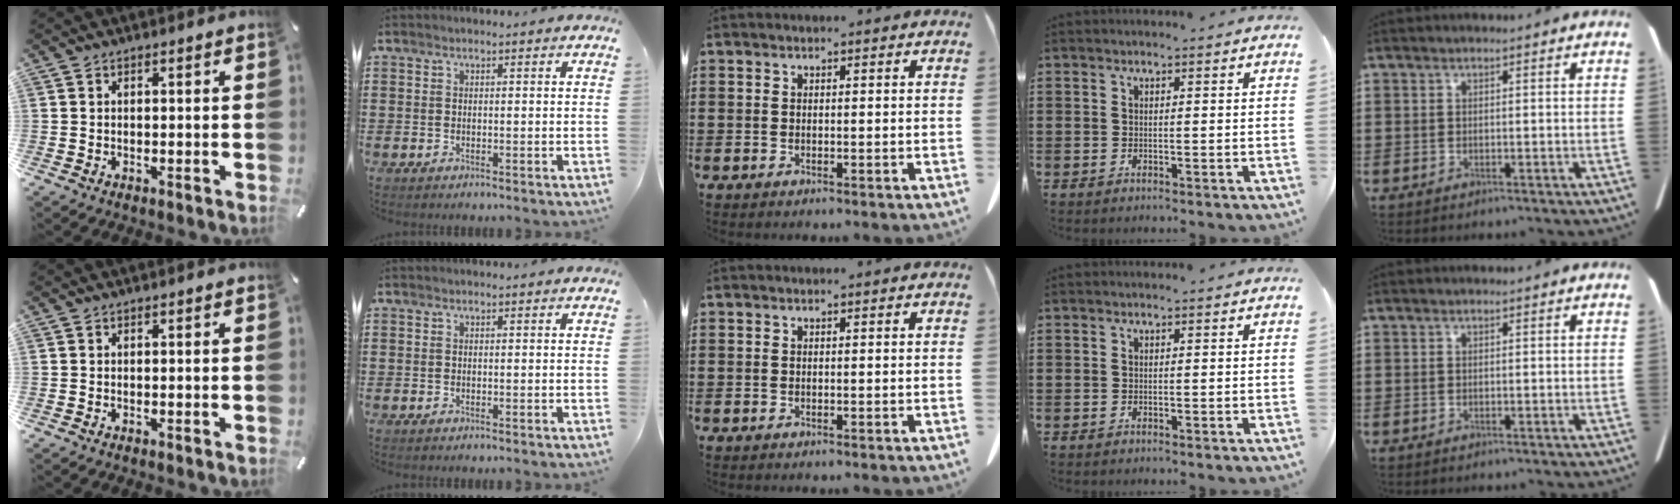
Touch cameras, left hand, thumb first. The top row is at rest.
{}